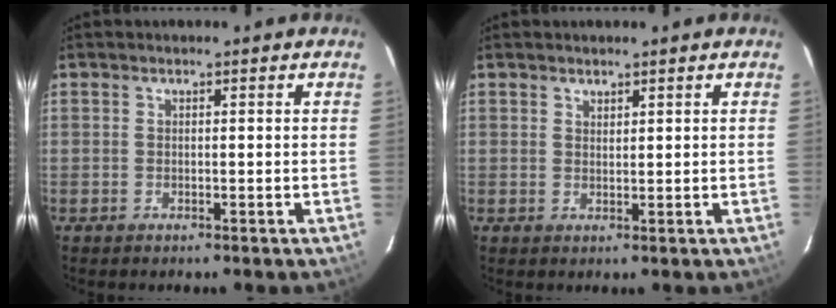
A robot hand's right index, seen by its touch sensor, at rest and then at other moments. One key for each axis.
{"total": 1.2, "fx": 1.1, "fy": 0.5, "fz": 0.2, "tx": -0.003, "ty": 0.000, "tz": 0.019}